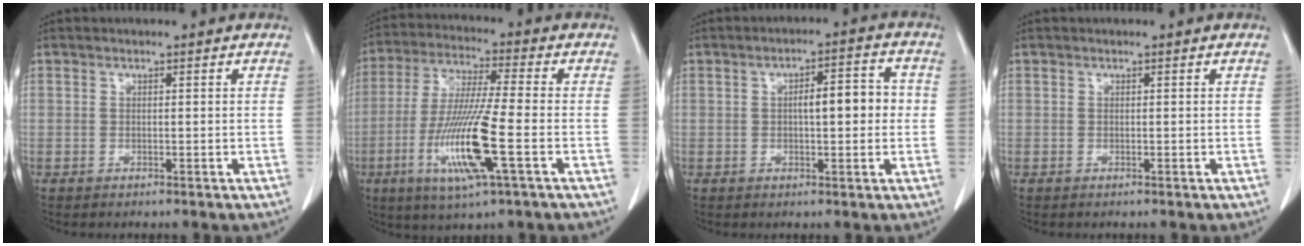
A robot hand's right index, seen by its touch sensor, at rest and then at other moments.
{"total": 14.0, "force": [-4.4, 0.3, 13.3], "torque": [-0.274, -0.021, -0.085]}
{"total": 6.2, "force": [0.2, 1.8, 6.0], "torque": [-0.089, 0.021, 0.003]}
{"total": 0.0}